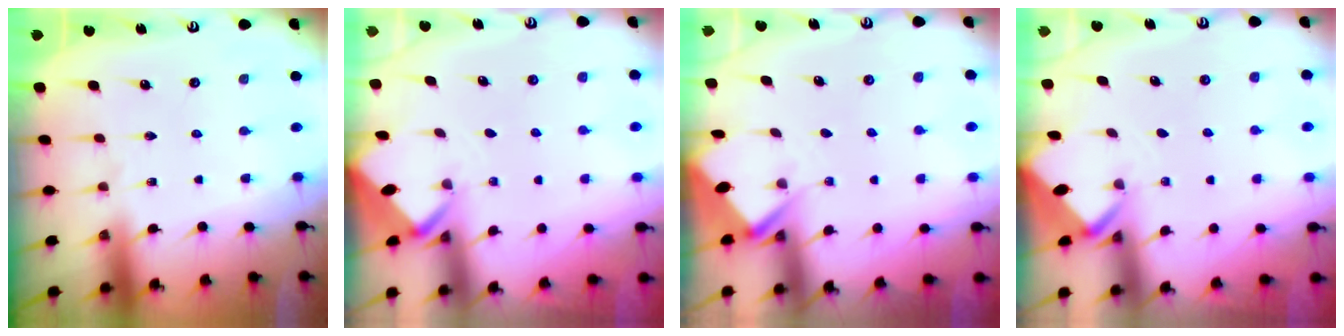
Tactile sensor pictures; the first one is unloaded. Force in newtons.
{"total": 2.3, "press": 2.3, "slide": 0.2}
{"total": 2.8, "press": 2.8, "slide": 0.1}
{"total": 2.3, "press": 2.3, "slide": 0.2}